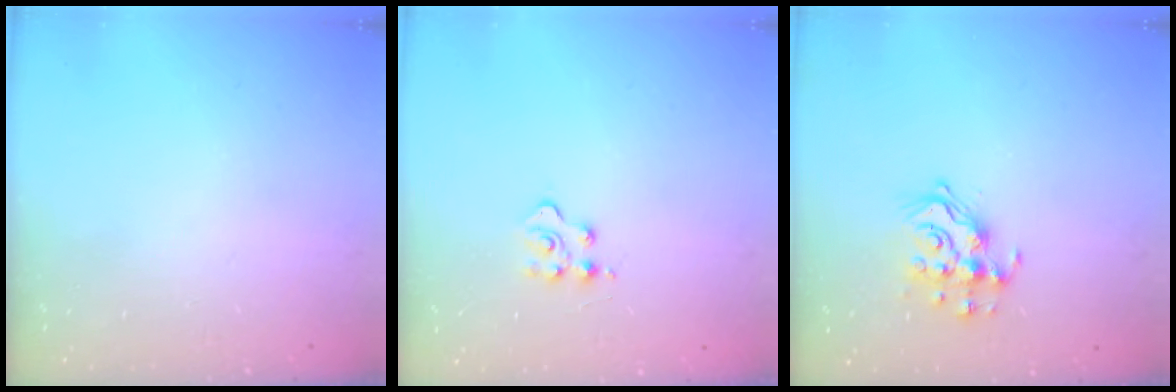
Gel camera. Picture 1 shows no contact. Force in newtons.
{"total": 3.5, "press": 3.4, "slide": 0.6}
{"total": 12.5, "press": 12.5, "slide": 1.0}